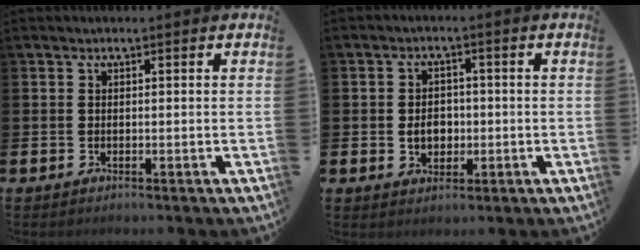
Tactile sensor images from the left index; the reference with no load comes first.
{"total": 3.5, "force": [-0.4, 2.7, 2.2], "torque": [-0.023, -0.002, -0.016]}